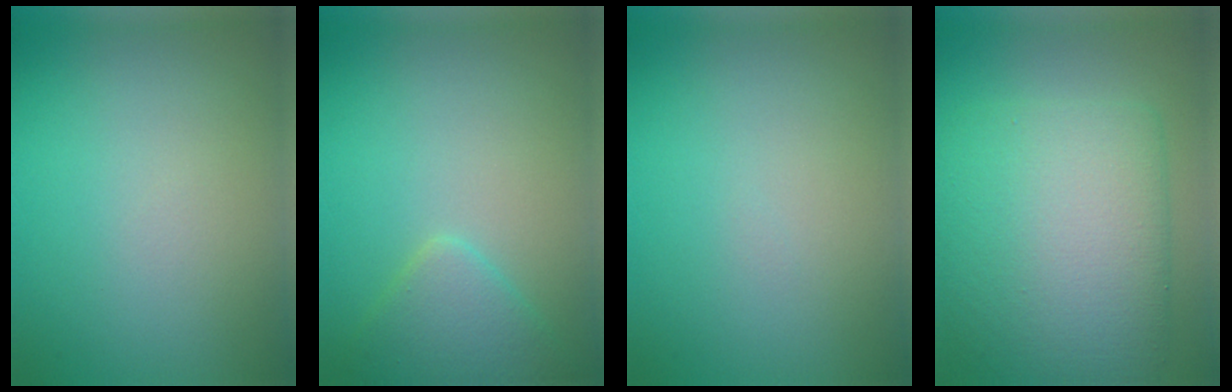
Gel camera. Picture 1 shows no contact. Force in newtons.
{"total": 2.9, "press": 2.9, "slide": 0.0}
{"total": 0.0}
{"total": 9.9, "press": 9.9, "slide": 0.3}